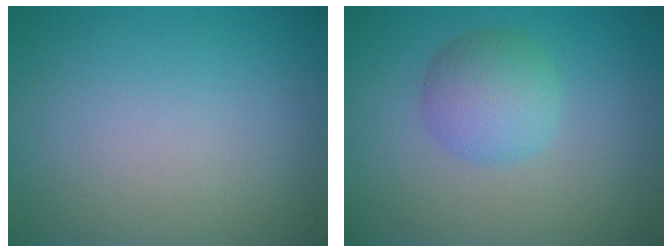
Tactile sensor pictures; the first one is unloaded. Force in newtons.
{"total": 3.5, "press": 3.5, "slide": 0.1}